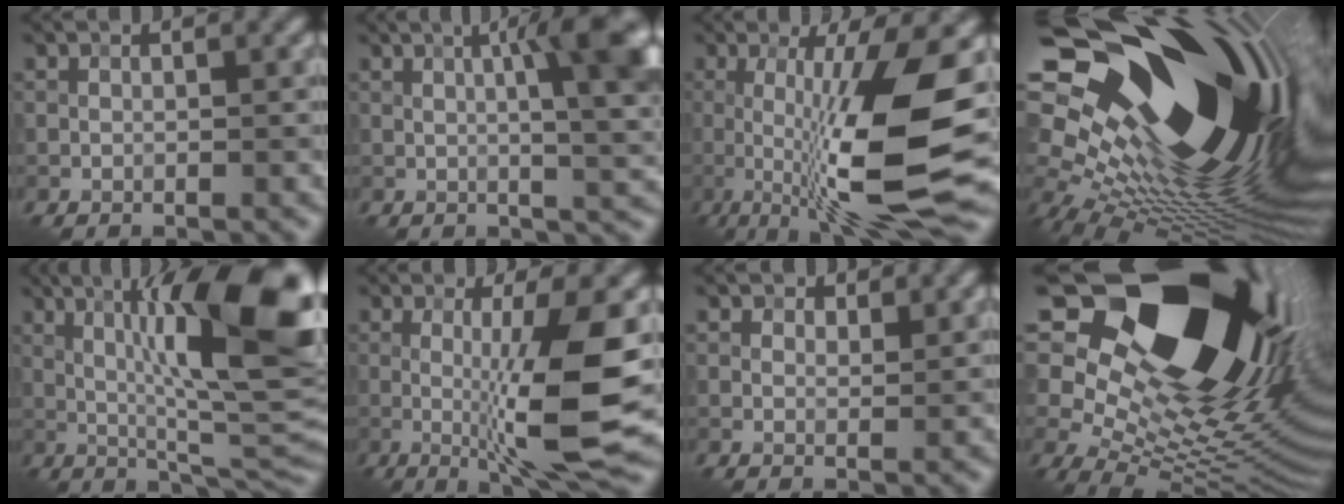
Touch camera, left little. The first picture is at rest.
{"total": 8.8, "force": [1.7, 1.9, 8.4], "torque": [-0.098, 0.020, 0.024]}
{"total": 12.5, "force": [-1.6, 2.7, 12.1], "torque": [-0.195, 0.000, -0.031]}
{"total": 22.1, "force": [6.1, 11.0, 18.2], "torque": [-0.311, 0.029, 0.093]}
{"total": 14.4, "force": [3.0, 2.8, 13.8], "torque": [-0.196, 0.017, 0.050]}
{"total": 10.1, "force": [-0.6, 1.7, 9.9], "torque": [-0.149, -0.015, -0.005]}
{"total": 1.5, "force": [1.2, 0.8, 0.4], "torque": [-0.007, -0.003, 0.015]}
{"total": 22.9, "force": [9.7, 11.6, 17.2], "torque": [-0.288, 0.063, 0.154]}